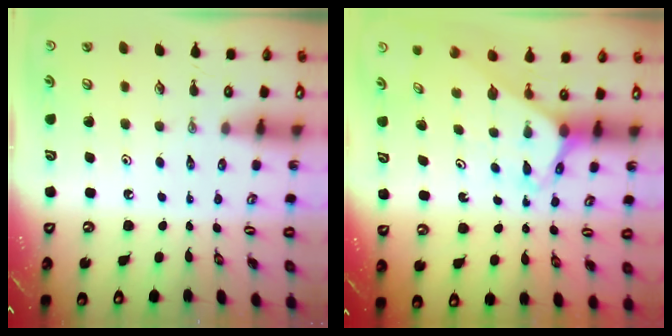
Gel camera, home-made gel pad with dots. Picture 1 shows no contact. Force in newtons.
{"total": 2.7, "press": 2.7, "slide": 0.2}